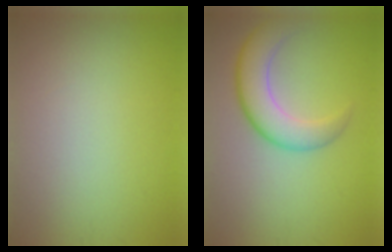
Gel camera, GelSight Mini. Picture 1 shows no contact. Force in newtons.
{"total": 5.2, "press": 5.2, "slide": 0.3}